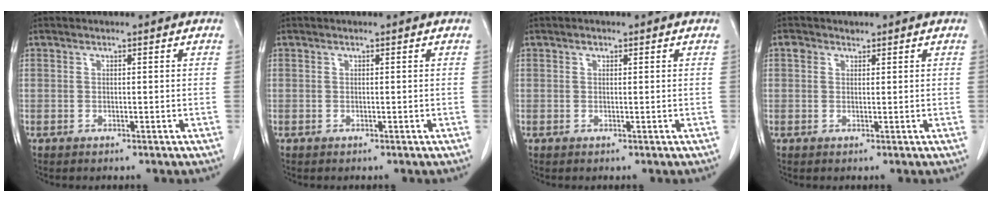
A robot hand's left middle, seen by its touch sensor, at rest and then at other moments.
{"total": 0.0}
{"total": 0.5, "force": [0.4, 0.3, 0.2], "torque": [-0.006, -0.001, 0.005]}
{"total": 1.4, "force": [0.9, 1.0, 0.4], "torque": [-0.010, 0.010, 0.016]}